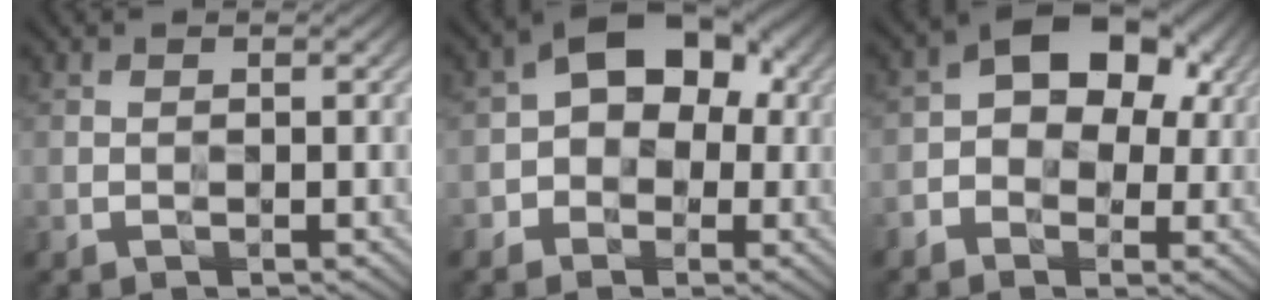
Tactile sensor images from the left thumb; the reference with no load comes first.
{"total": 8.6, "force": [-0.1, 6.5, 5.7], "torque": [-0.063, 0.016, -0.021]}
{"total": 9.6, "force": [0.3, 6.6, 7.0], "torque": [-0.105, 0.010, -0.006]}